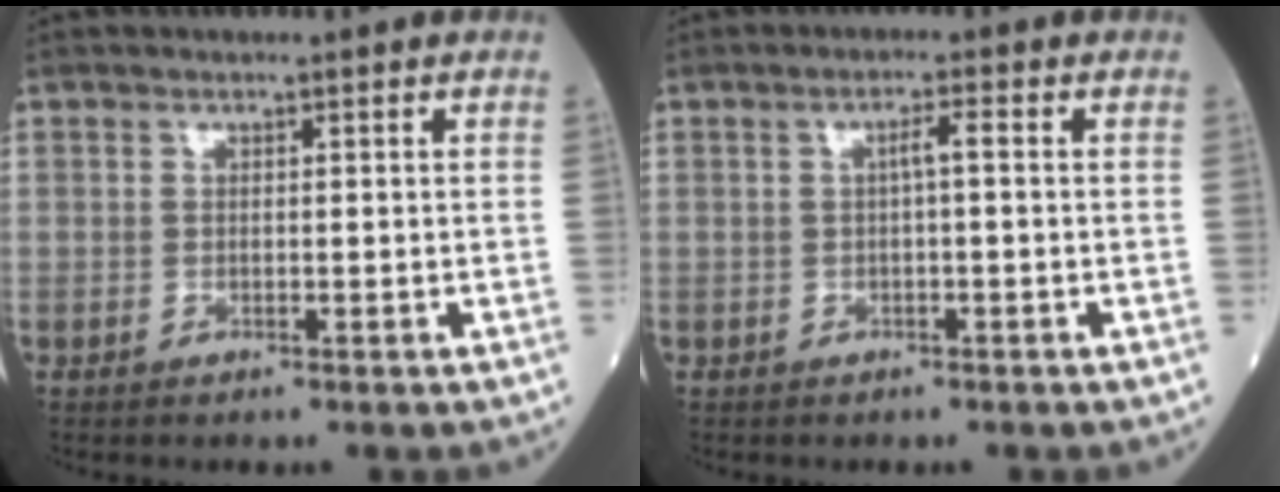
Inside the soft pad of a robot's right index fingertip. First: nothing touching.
{"total": 1.9, "force": [0.1, 0.1, 1.9], "torque": [-0.029, 0.005, 0.001]}